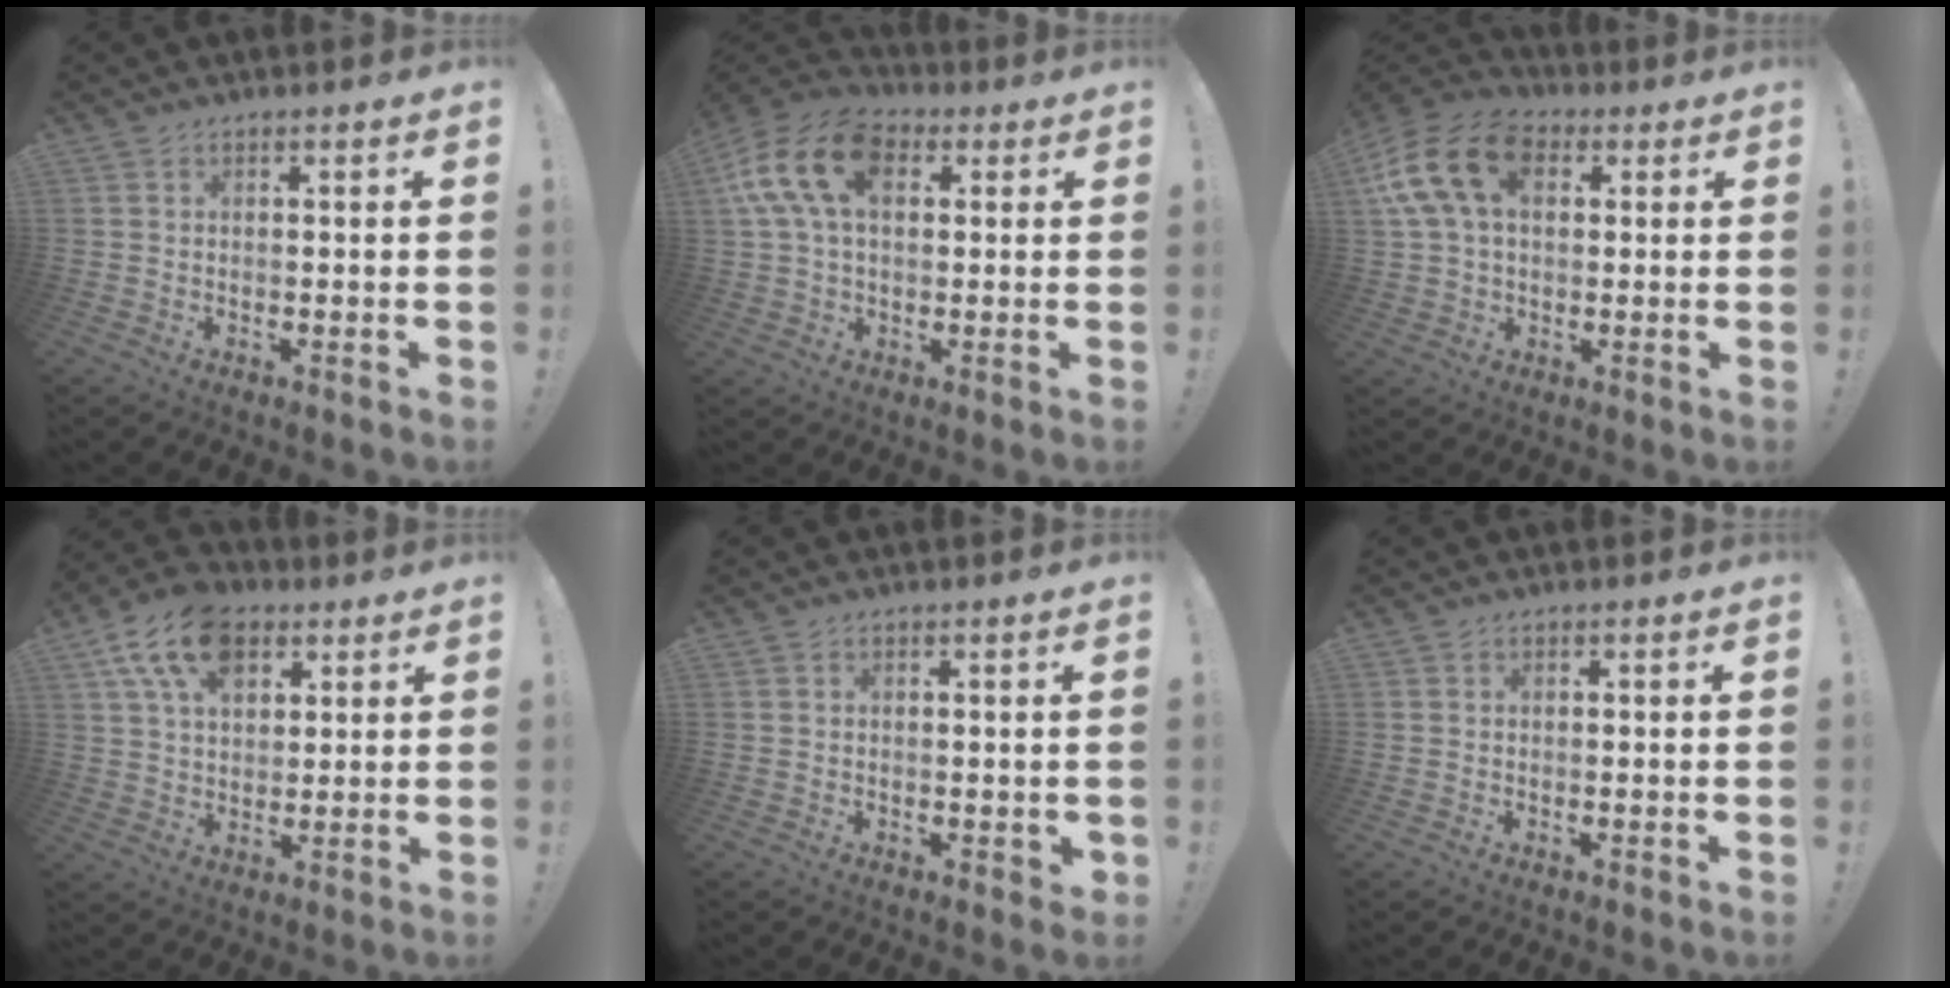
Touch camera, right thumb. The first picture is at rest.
{"total": 17.4, "force": [5.1, 10.8, 12.6], "torque": [-0.245, 0.003, 0.092]}
{"total": 17.4, "force": [5.2, 11.6, 11.9], "torque": [-0.225, -0.001, 0.094]}
{"total": 14.9, "force": [7.3, 9.4, 8.9], "torque": [-0.155, -0.024, 0.136]}
{"total": 1.3, "force": [0.4, 1.0, 0.8], "torque": [-0.007, 0.000, 0.007]}
{"total": 0.0}